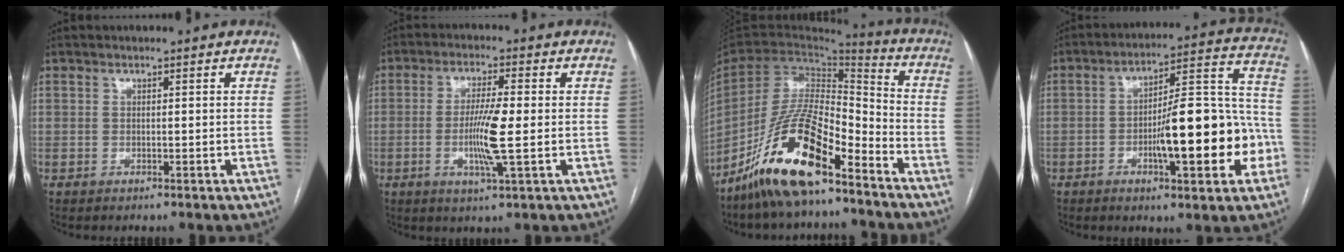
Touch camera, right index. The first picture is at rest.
{"total": 7.5, "force": [-1.0, 0.1, 7.4], "torque": [-0.142, -0.007, -0.020]}
{"total": 16.5, "force": [-11.5, 4.1, 11.2], "torque": [-0.222, 0.004, -0.210]}
{"total": 17.4, "force": [-4.8, 4.0, 16.3], "torque": [-0.238, 0.029, -0.065]}